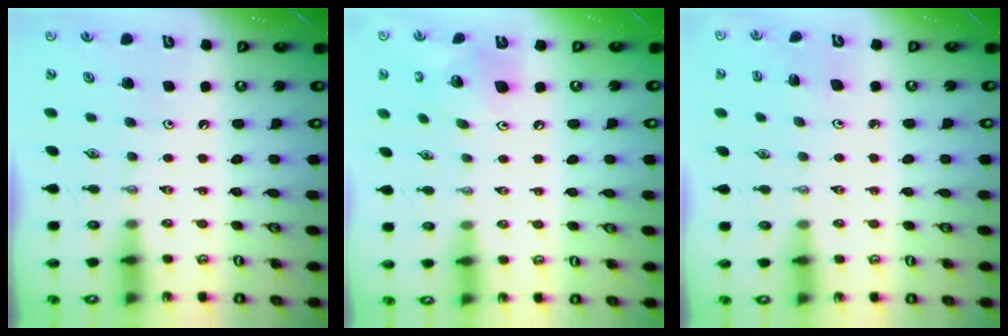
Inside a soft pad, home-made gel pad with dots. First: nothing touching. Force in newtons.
{"total": 12.8, "press": 12.7, "slide": 2.2}
{"total": 2.9, "press": 2.6, "slide": 1.3}